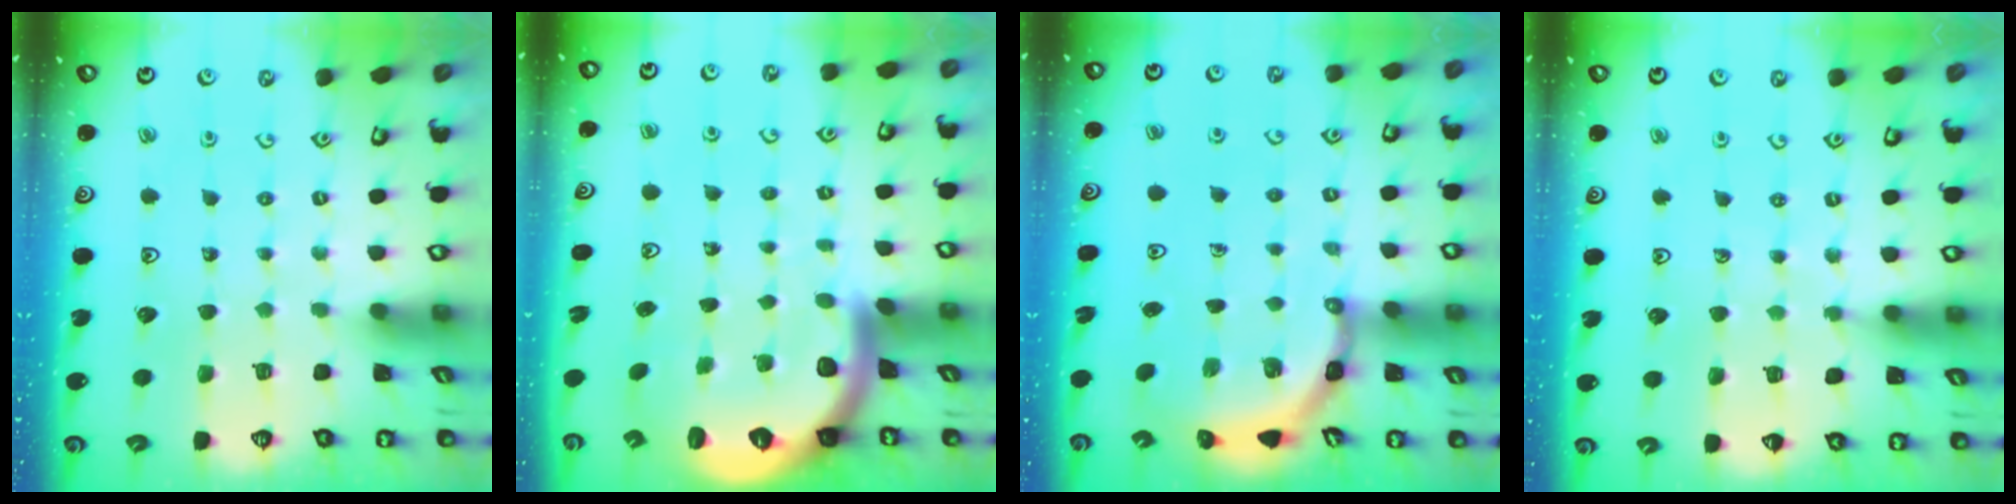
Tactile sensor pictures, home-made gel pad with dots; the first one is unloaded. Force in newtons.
{"total": 4.6, "press": 4.6, "slide": 0.6}
{"total": 4.3, "press": 3.9, "slide": 1.8}
{"total": 5.2, "press": 5.2, "slide": 0.9}